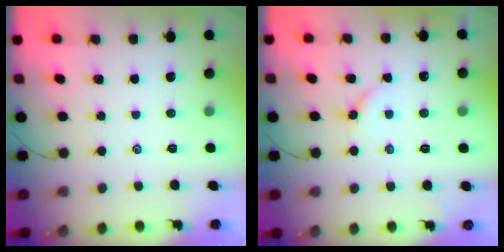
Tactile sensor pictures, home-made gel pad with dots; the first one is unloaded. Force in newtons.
{"total": 2.7, "press": 2.7, "slide": 0.4}